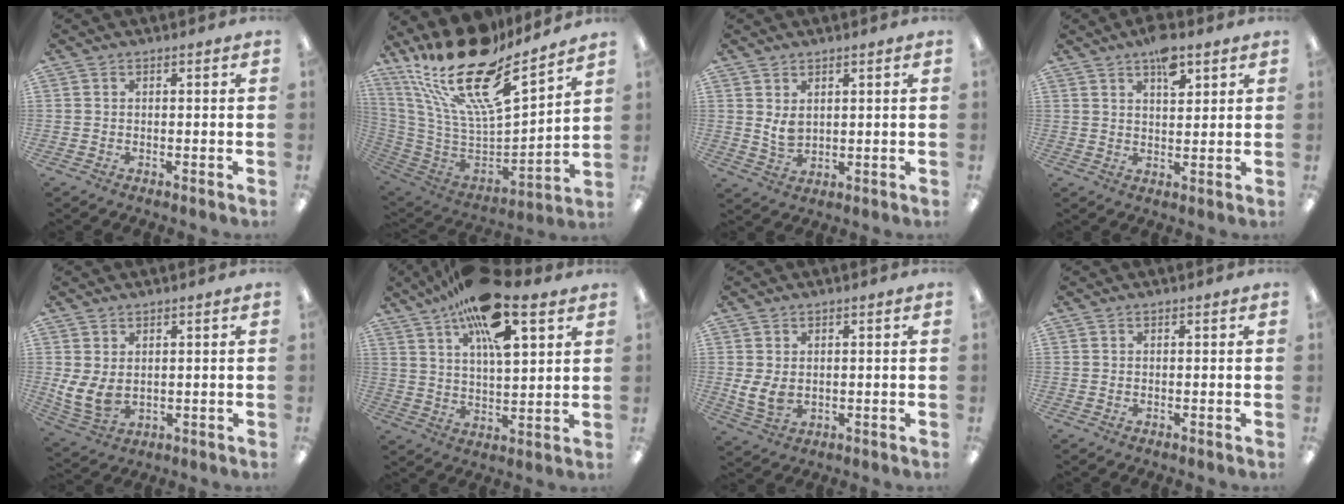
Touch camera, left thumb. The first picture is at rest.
{"total": 23.8, "force": [16.8, 7.8, 15.0], "torque": [-0.269, -0.123, 0.283]}
{"total": 3.9, "force": [1.7, 2.5, 2.5], "torque": [-0.051, -0.005, 0.028]}
{"total": 6.9, "force": [4.5, 3.0, 4.4], "torque": [-0.055, -0.023, 0.074]}
{"total": 6.3, "force": [1.4, 4.2, 4.5], "torque": [-0.107, -0.020, 0.025]}
{"total": 17.0, "force": [10.6, 5.9, 11.9], "torque": [-0.210, -0.038, 0.177]}
{"total": 5.1, "force": [0.5, 3.5, 3.7], "torque": [-0.087, -0.008, 0.006]}
{"total": 0.0}